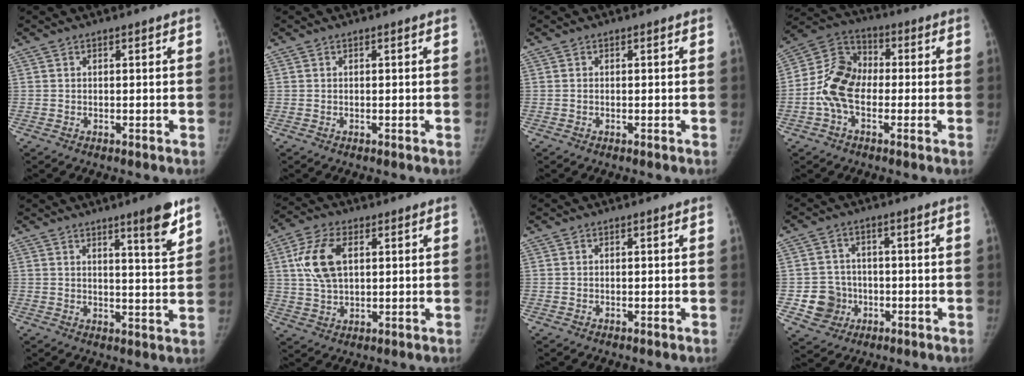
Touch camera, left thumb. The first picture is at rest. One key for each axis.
{"total": 0.0}
{"total": 0.0}
{"total": 11.9, "fx": -2.0, "fy": 8.1, "fz": 8.5, "tx": -0.151, "ty": 0.035, "tz": -0.048}
{"total": 7.7, "fx": 5.0, "fy": 0.8, "fz": 5.8, "tx": -0.072, "ty": -0.036, "tz": 0.070}
{"total": 10.0, "fx": 2.6, "fy": 5.9, "fz": 7.6, "tx": -0.145, "ty": 0.002, "tz": 0.050}
{"total": 0.0}
{"total": 7.1, "fx": -1.7, "fy": 6.7, "fz": 1.6, "tx": 0.003, "ty": 0.015, "tz": -0.024}